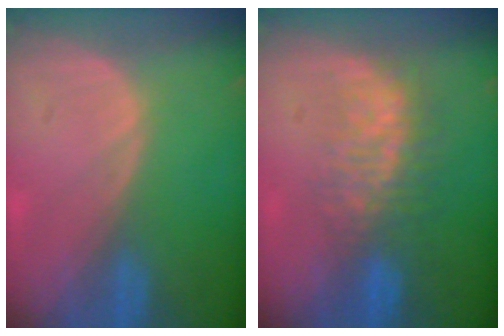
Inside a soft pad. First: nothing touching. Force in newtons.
{"total": 7.7, "press": 7.1, "slide": 3.1}